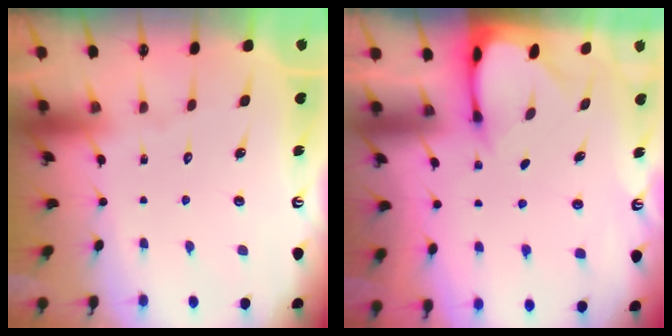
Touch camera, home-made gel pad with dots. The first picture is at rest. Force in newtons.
{"total": 2.5, "press": 2.5, "slide": 0.0}